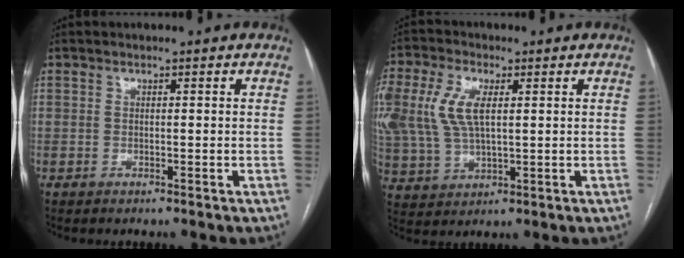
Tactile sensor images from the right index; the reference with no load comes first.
{"total": 13.2, "force": [3.1, 6.8, 10.9], "torque": [-0.268, 0.013, 0.066]}